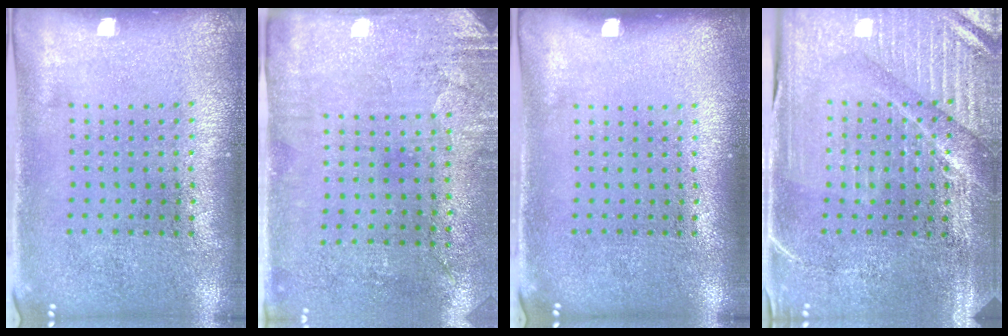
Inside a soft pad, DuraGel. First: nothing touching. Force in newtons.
{"total": 2.8, "press": 2.4, "slide": 1.6}
{"total": 0.0}
{"total": 4.0, "press": 3.9, "slide": 1.0}